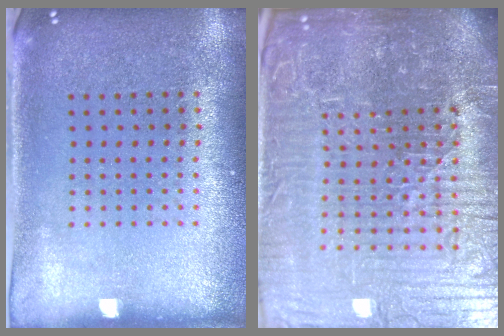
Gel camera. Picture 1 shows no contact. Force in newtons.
{"total": 7.8, "press": 7.0, "slide": 3.5}